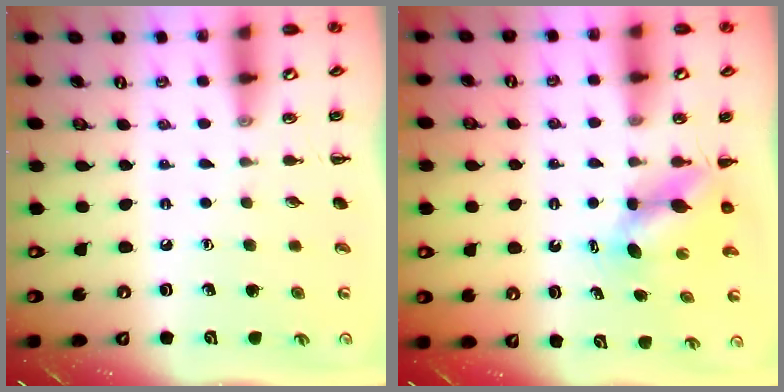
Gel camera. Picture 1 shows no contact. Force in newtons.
{"total": 4.9, "press": 4.9, "slide": 0.4}